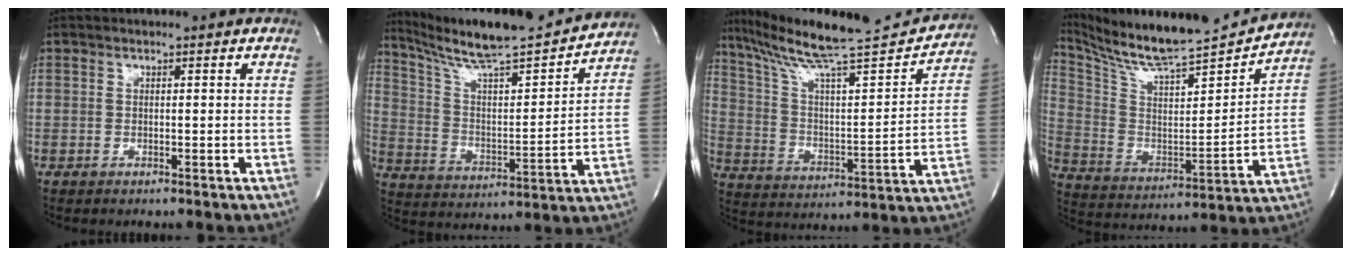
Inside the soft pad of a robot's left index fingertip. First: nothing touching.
{"total": 21.7, "force": [19.5, 1.4, 9.3], "torque": [-0.158, -0.012, 0.303]}
{"total": 23.1, "force": [20.8, 1.5, 9.9], "torque": [-0.170, -0.025, 0.315]}
{"total": 21.4, "force": [20.2, 0.9, 7.0], "torque": [-0.145, -0.043, 0.325]}